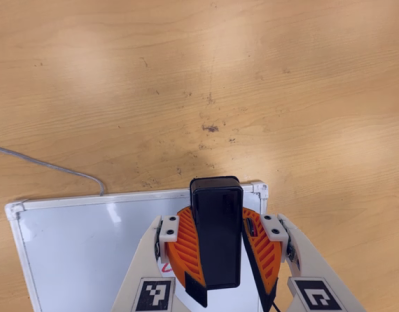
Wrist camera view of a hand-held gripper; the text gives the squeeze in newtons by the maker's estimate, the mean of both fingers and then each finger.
{"total": 11.2, "left": 11.0, "right": 11.4}